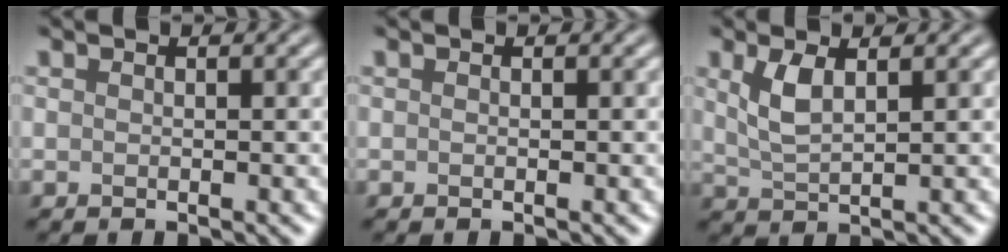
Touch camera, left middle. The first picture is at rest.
{"total": 0.0}
{"total": 2.9, "force": [1.2, 1.1, 2.3], "torque": [-0.056, -0.003, 0.029]}